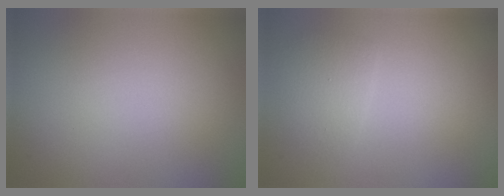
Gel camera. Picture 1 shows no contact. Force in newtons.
{"total": 2.0, "press": 2.0, "slide": 0.1}